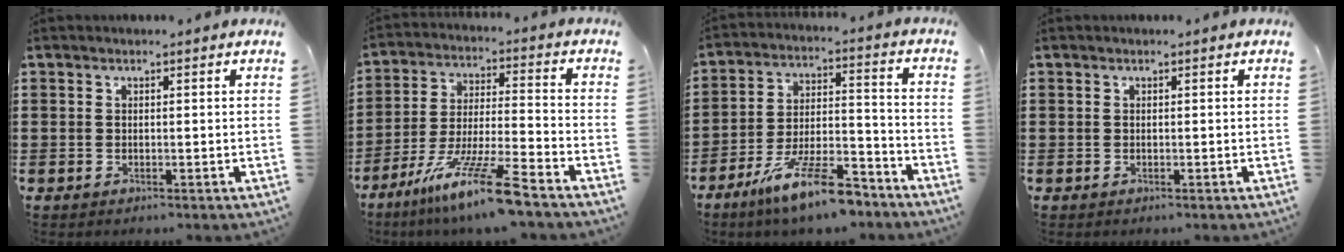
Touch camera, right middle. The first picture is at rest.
{"total": 11.9, "force": [-9.2, 0.0, 7.5], "torque": [-0.142, 0.007, -0.175]}
{"total": 12.4, "force": [-9.5, 2.2, 7.7], "torque": [-0.137, 0.028, -0.176]}
{"total": 0.0}